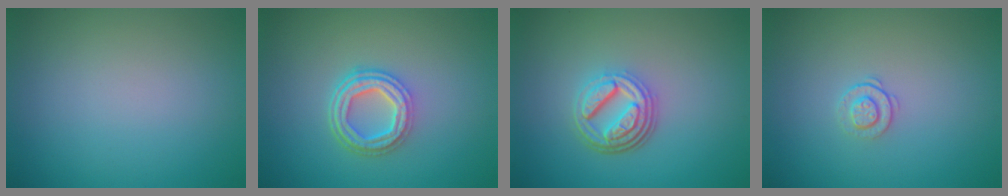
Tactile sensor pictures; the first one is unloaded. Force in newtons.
{"total": 4.3, "press": 3.4, "slide": 2.7}
{"total": 4.7, "press": 3.5, "slide": 3.1}
{"total": 1.2, "press": 0.9, "slide": 0.8}